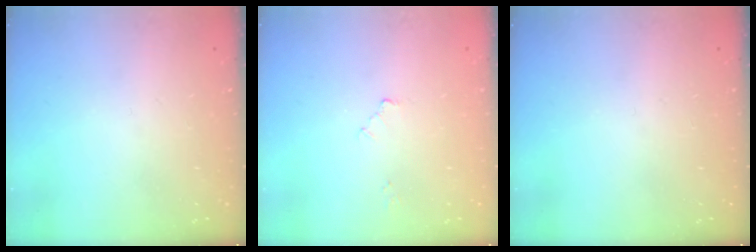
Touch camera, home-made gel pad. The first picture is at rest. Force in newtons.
{"total": 2.0, "press": 2.0, "slide": 0.3}
{"total": 0.0}